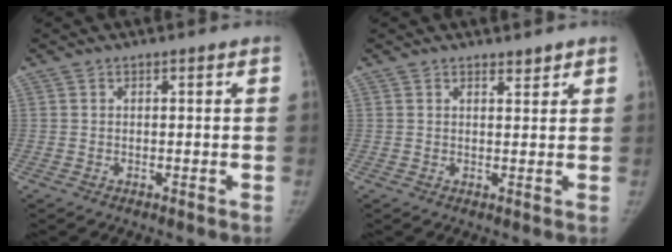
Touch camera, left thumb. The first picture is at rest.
{"total": 1.3, "force": [1.2, 0.5, 0.4], "torque": [0.002, -0.010, 0.017]}